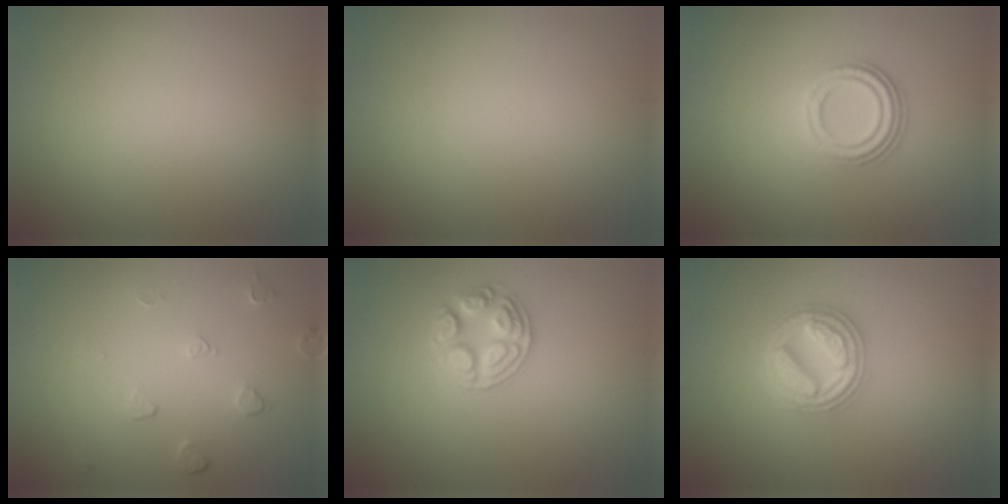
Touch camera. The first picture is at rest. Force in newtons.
{"total": 0.0}
{"total": 3.3, "press": 2.4, "slide": 2.3}
{"total": 1.5, "press": 0.9, "slide": 1.1}
{"total": 2.6, "press": 2.6, "slide": 0.6}
{"total": 4.7, "press": 4.6, "slide": 0.8}